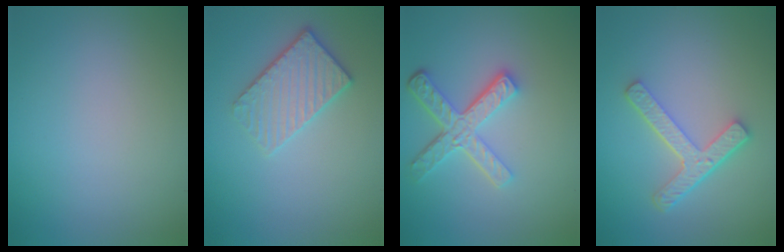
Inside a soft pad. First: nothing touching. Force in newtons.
{"total": 3.3, "press": 3.1, "slide": 1.0}
{"total": 4.6, "press": 3.5, "slide": 3.1}
{"total": 3.9, "press": 2.9, "slide": 2.5}